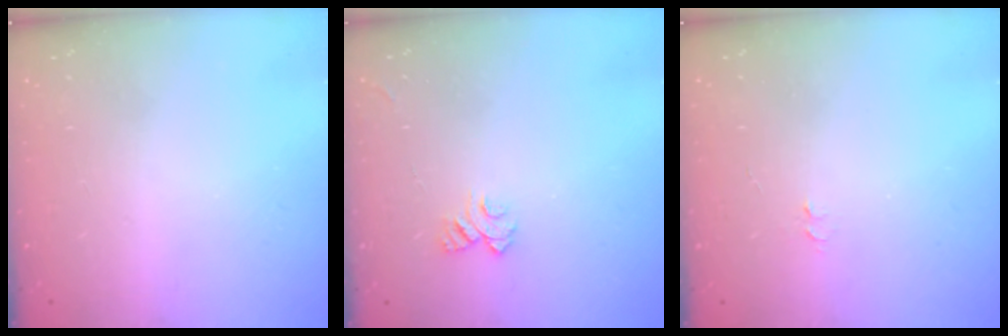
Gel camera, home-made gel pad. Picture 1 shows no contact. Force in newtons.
{"total": 5.3, "press": 5.3, "slide": 0.5}
{"total": 3.5, "press": 3.5, "slide": 0.3}